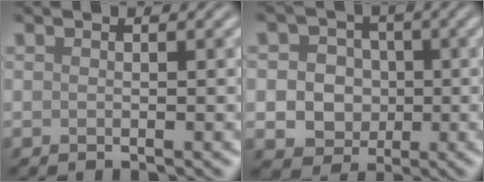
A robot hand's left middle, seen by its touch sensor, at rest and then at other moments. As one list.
[{"total": 5.7, "force": [-0.3, 5.1, 2.5], "torque": [-0.027, 0.015, -0.025]}]